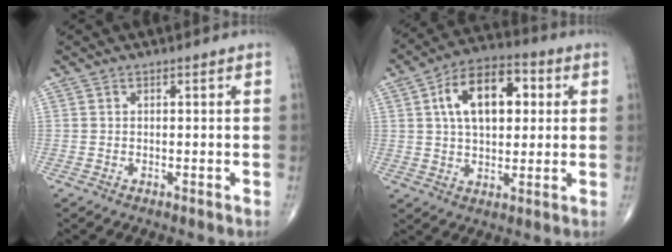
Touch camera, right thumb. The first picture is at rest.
{"total": 14.8, "force": [3.4, 8.5, 11.6], "torque": [-0.167, 0.014, 0.050]}